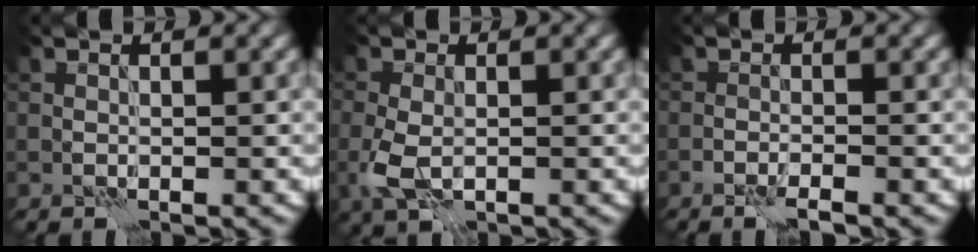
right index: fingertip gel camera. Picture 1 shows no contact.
{"total": 3.3, "force": [-0.6, 2.1, 2.5], "torque": [-0.066, -0.009, -0.012]}
{"total": 1.7, "force": [-1.3, 0.1, 1.2], "torque": [-0.023, 0.001, -0.027]}